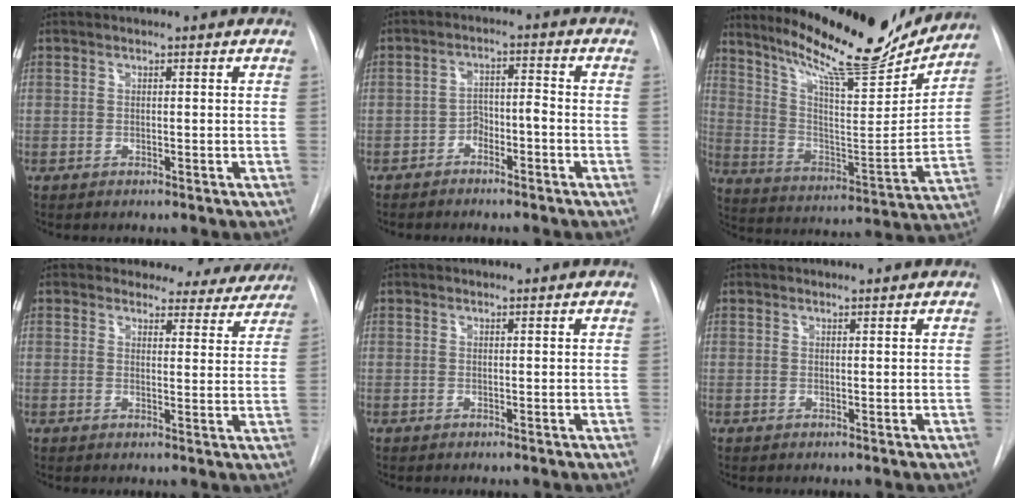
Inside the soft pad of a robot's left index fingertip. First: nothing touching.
{"total": 3.6, "force": [-2.4, 1.4, 2.3], "torque": [-0.037, 0.018, -0.039]}
{"total": 21.4, "force": [19.0, 2.8, 9.5], "torque": [-0.160, -0.046, 0.289]}
{"total": 9.4, "force": [8.8, 3.4, 0.3], "torque": [0.029, -0.017, 0.079]}
{"total": 0.5, "force": [0.5, 0.0, 0.0], "torque": [-0.003, 0.007, 0.010]}
{"total": 1.1, "force": [1.1, 0.1, 0.1], "torque": [-0.006, 0.011, 0.021]}